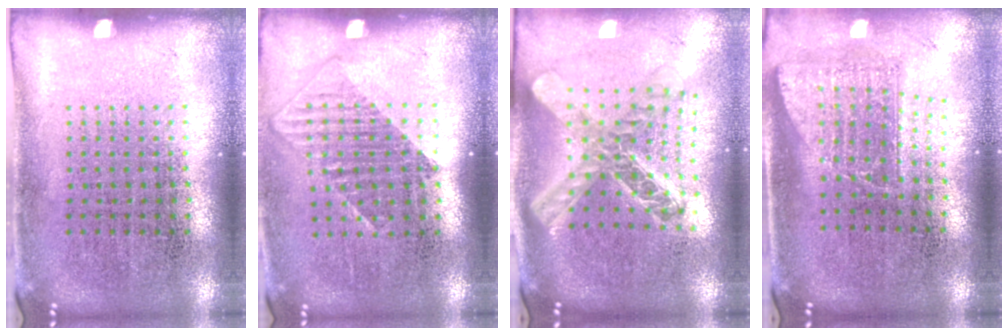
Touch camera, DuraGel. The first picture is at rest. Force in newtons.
{"total": 1.2, "press": 1.0, "slide": 0.8}
{"total": 2.4, "press": 1.9, "slide": 1.4}
{"total": 1.7, "press": 1.3, "slide": 1.1}